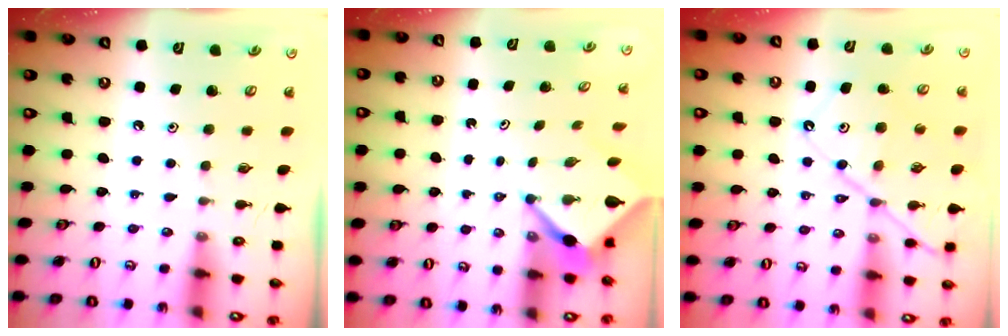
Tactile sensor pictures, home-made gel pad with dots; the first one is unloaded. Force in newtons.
{"total": 4.4, "press": 4.4, "slide": 0.4}
{"total": 11.7, "press": 11.7, "slide": 1.2}